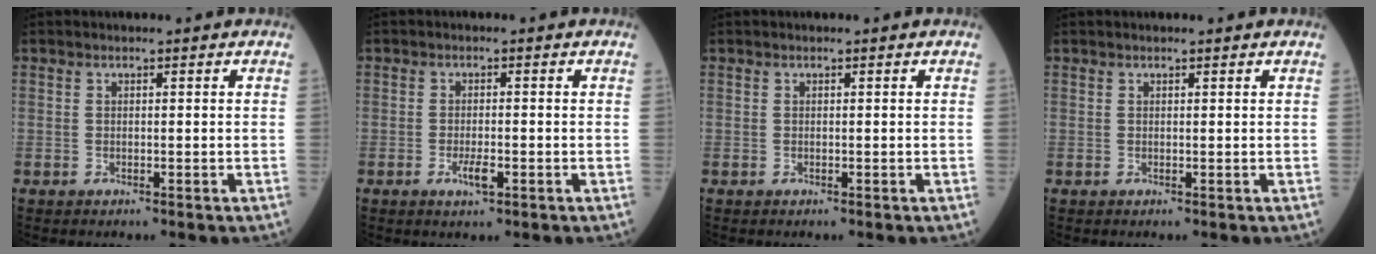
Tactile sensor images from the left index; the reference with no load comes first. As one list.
[{"total": 2.3, "force": [-0.9, 0.6, 2.1], "torque": [-0.042, -0.003, -0.014]}, {"total": 0.0}, {"total": 1.5, "force": [1.3, 0.1, 0.7], "torque": [-0.009, 0.016, 0.020]}]